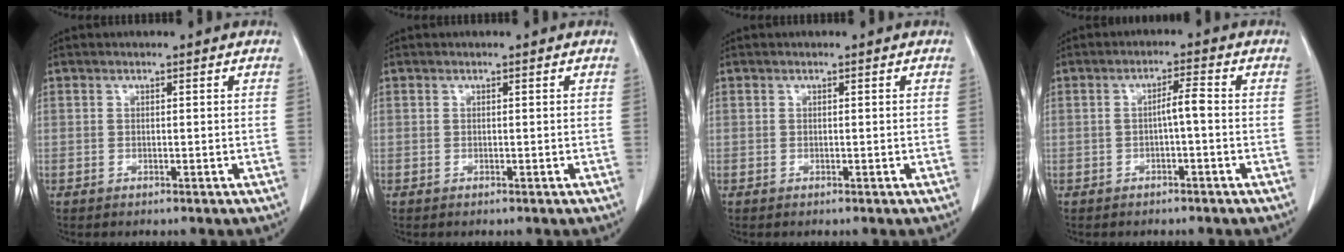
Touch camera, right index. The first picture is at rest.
{"total": 0.0}
{"total": 0.0}
{"total": 2.8, "force": [-0.5, 0.2, 2.7], "torque": [-0.044, 0.006, -0.009]}